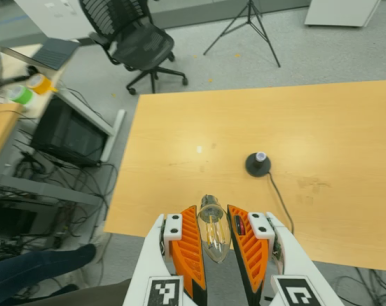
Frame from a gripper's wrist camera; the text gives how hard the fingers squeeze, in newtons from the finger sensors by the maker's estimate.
{"total": 8.5, "left": 7.6, "right": 9.5}